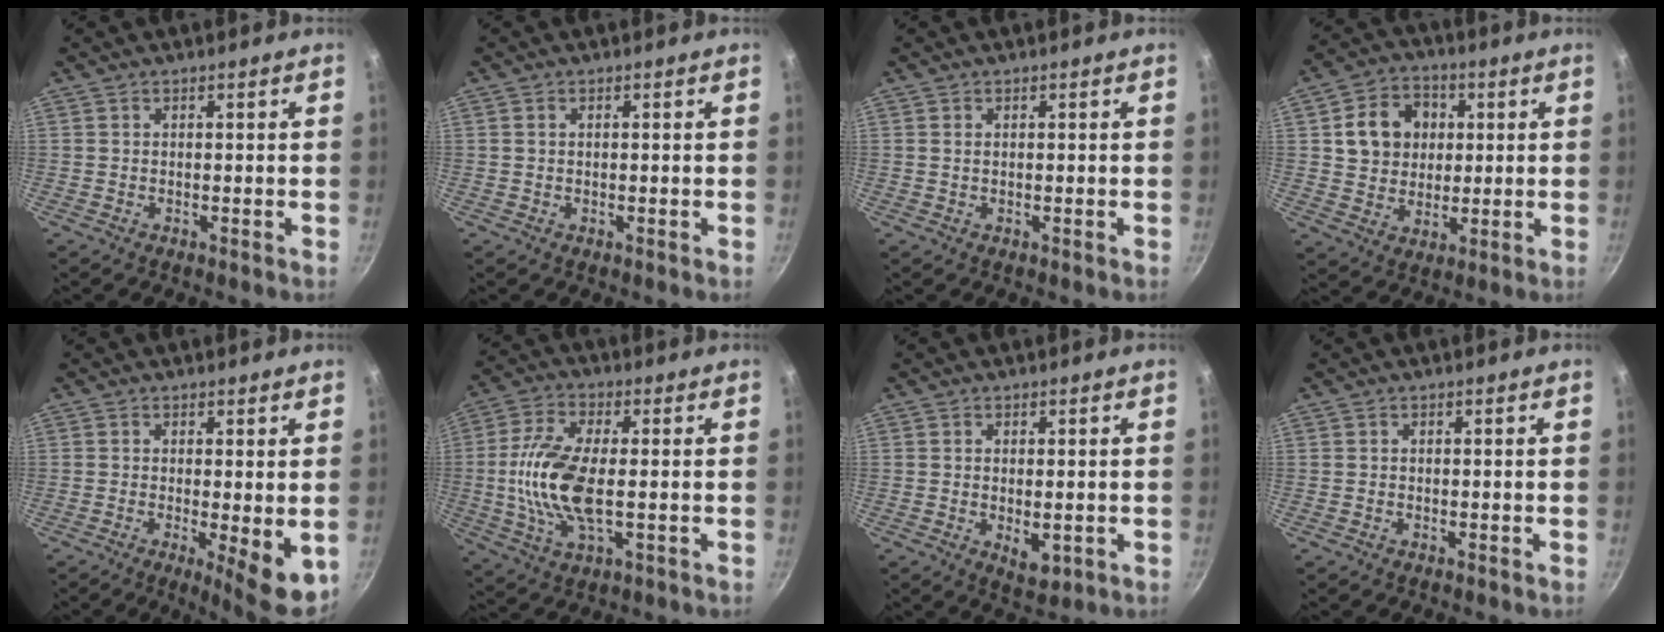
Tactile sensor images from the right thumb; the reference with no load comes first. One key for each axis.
{"total": 0.9, "fx": 0.2, "fy": 0.6, "fz": 0.6, "tx": -0.008, "ty": 0.004, "tz": 0.003}
{"total": 0.5, "fx": 0.2, "fy": 0.4, "fz": 0.3, "tx": -0.004, "ty": -0.001, "tz": 0.004}
{"total": 11.8, "fx": 2.4, "fy": 10.0, "fz": 5.8, "tx": -0.067, "ty": 0.006, "tz": 0.041}
{"total": 8.1, "fx": -1.2, "fy": 2.1, "fz": 7.8, "tx": -0.098, "ty": -0.013, "tz": -0.009}
{"total": 13.4, "fx": -0.6, "fy": 5.9, "fz": 12.0, "tx": -0.248, "ty": 0.005, "tz": -0.019}
{"total": 4.6, "fx": -0.8, "fy": 2.4, "fz": 3.9, "tx": -0.055, "ty": -0.011, "tz": -0.005}
{"total": 0.0}